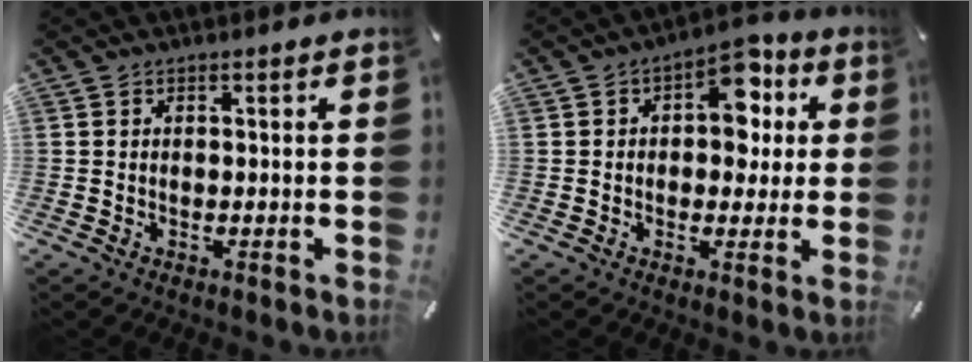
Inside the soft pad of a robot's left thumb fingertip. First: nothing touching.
{"total": 10.0, "force": [2.5, 6.7, 7.1], "torque": [-0.078, -0.007, 0.036]}